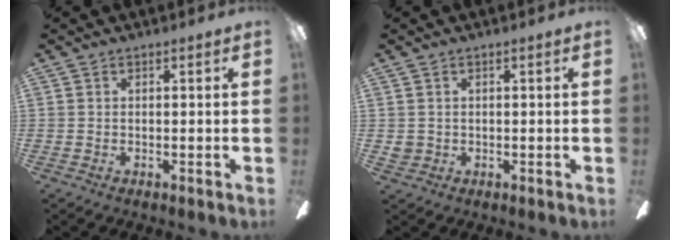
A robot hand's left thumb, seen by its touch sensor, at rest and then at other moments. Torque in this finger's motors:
{"motor_torque": [-0.07, 0.60, -0.04, -0.47, 0.00]}